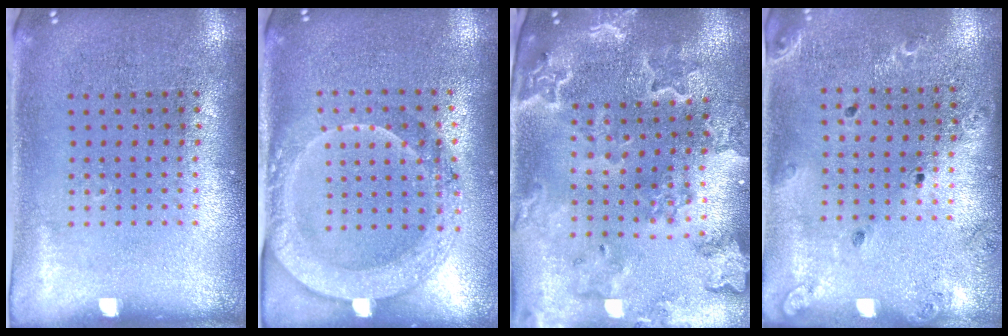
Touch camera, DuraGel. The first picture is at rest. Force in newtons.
{"total": 2.0, "press": 1.9, "slide": 0.6}
{"total": 2.3, "press": 2.2, "slide": 0.5}
{"total": 1.4, "press": 1.4, "slide": 0.1}